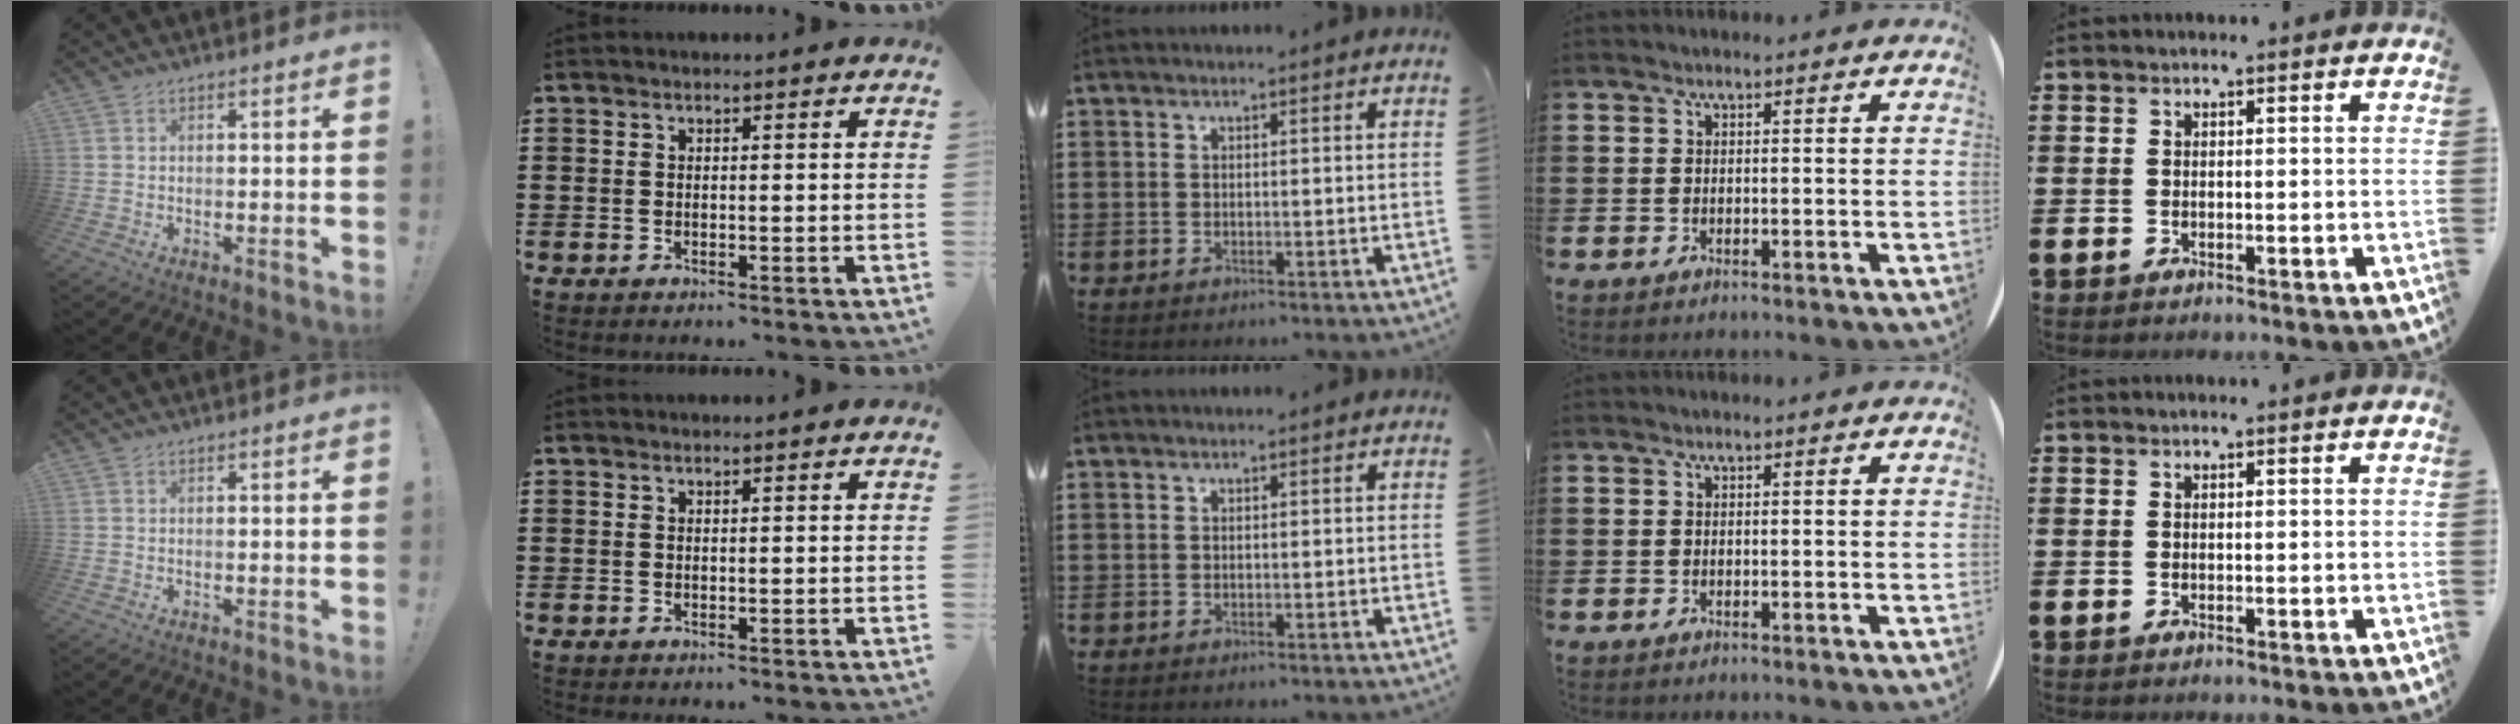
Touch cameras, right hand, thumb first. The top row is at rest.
{}